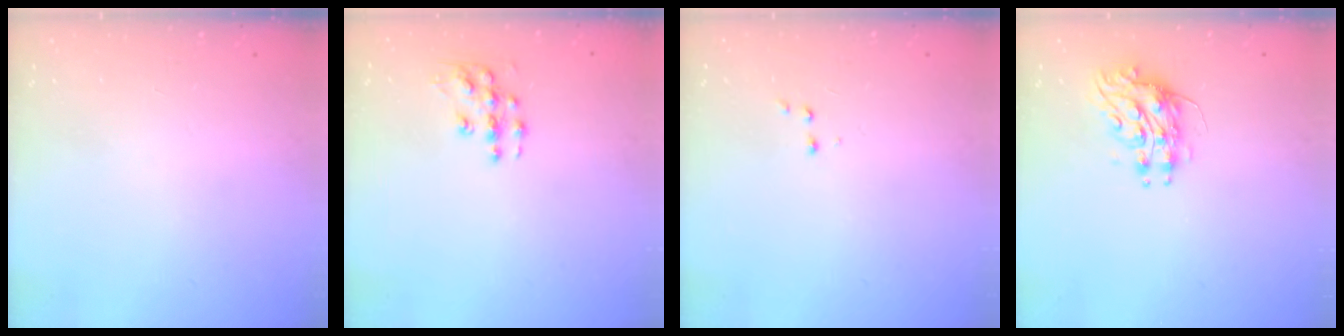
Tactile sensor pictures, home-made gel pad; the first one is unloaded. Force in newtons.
{"total": 7.8, "press": 7.8, "slide": 0.4}
{"total": 2.6, "press": 2.5, "slide": 0.6}
{"total": 8.1, "press": 8.1, "slide": 0.2}